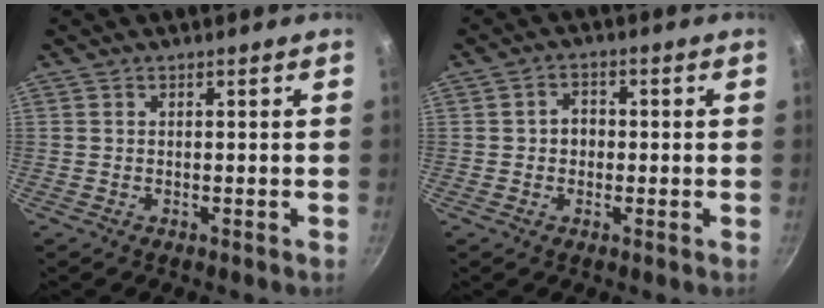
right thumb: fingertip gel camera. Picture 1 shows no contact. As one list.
[{"total": 3.6, "force": [0.0, 3.0, 2.0], "torque": [-0.011, 0.011, -0.003]}]